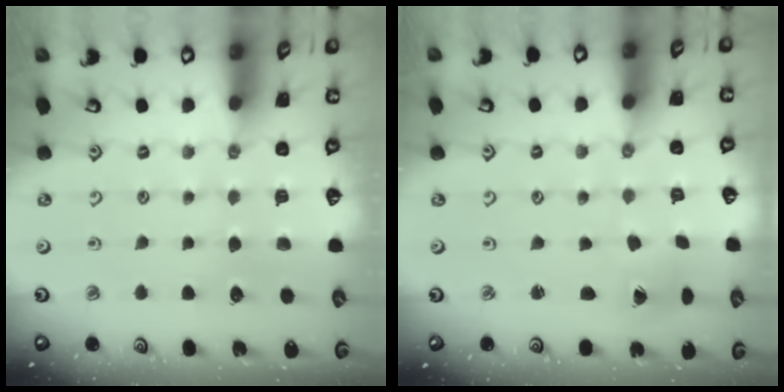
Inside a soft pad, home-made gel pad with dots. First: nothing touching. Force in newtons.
{"total": 0.7, "press": 0.7, "slide": 0.1}